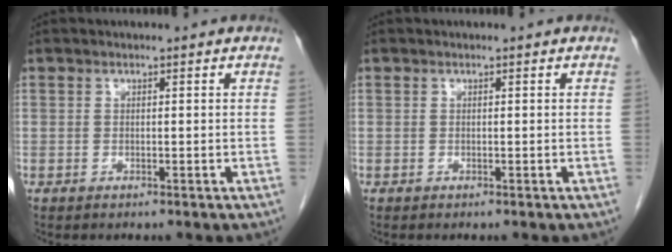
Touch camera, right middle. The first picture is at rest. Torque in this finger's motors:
{"motor_torque": [0.39, -0.34, 0.01, 0.01]}